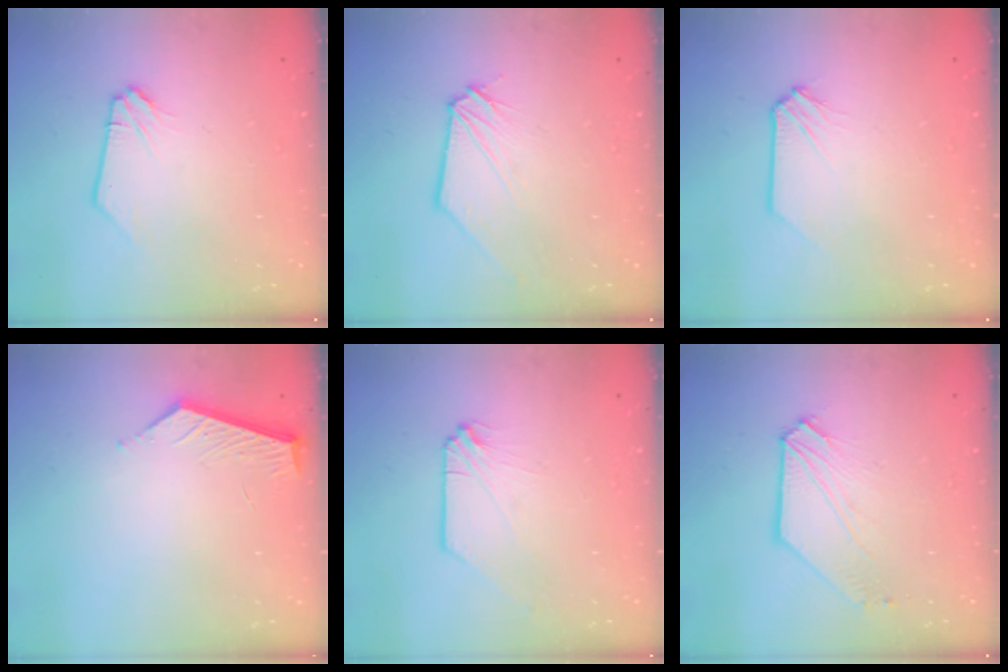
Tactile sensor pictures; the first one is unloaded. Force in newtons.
{"total": 0.6, "press": 0.6, "slide": 0.0}
{"total": 0.0}
{"total": 4.5, "press": 4.5, "slide": 0.2}
{"total": 0.0}
{"total": 5.4, "press": 5.3, "slide": 0.8}